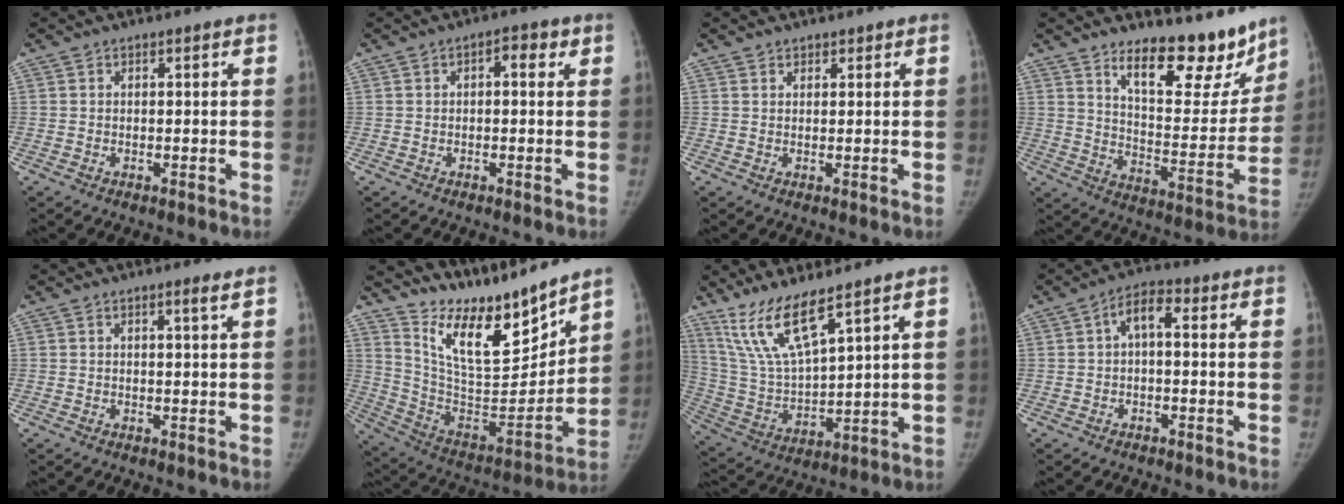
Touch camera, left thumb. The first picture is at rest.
{"total": 3.0, "force": [0.9, 1.6, 2.4], "torque": [-0.016, 0.007, 0.005]}
{"total": 1.1, "force": [0.8, 0.7, -0.2], "torque": [0.022, -0.005, 0.006]}
{"total": 17.2, "force": [13.4, 6.8, 8.5], "torque": [-0.052, -0.108, 0.201]}
{"total": 1.2, "force": [0.7, -0.3, 1.0], "torque": [-0.019, -0.005, 0.013]}
{"total": 18.8, "force": [15.7, 5.5, 8.8], "torque": [-0.090, -0.110, 0.282]}
{"total": 12.3, "force": [8.7, 2.4, 8.3], "torque": [-0.161, -0.046, 0.193]}
{"total": 4.6, "force": [0.3, 2.3, 3.9], "torque": [-0.056, 0.023, -0.004]}